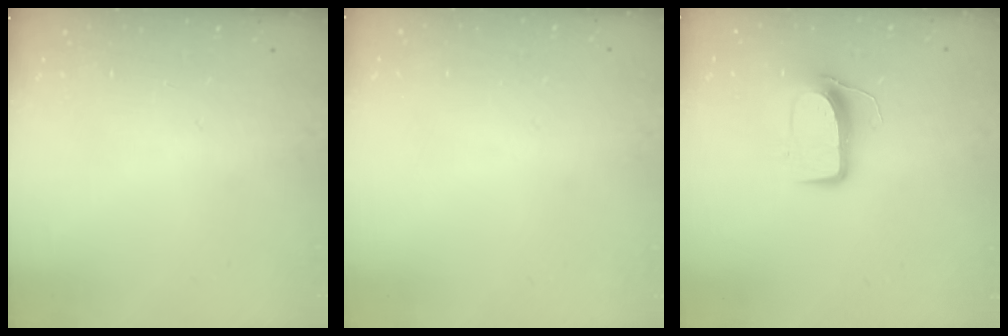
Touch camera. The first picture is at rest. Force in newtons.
{"total": 0.0}
{"total": 9.9, "press": 9.8, "slide": 1.1}